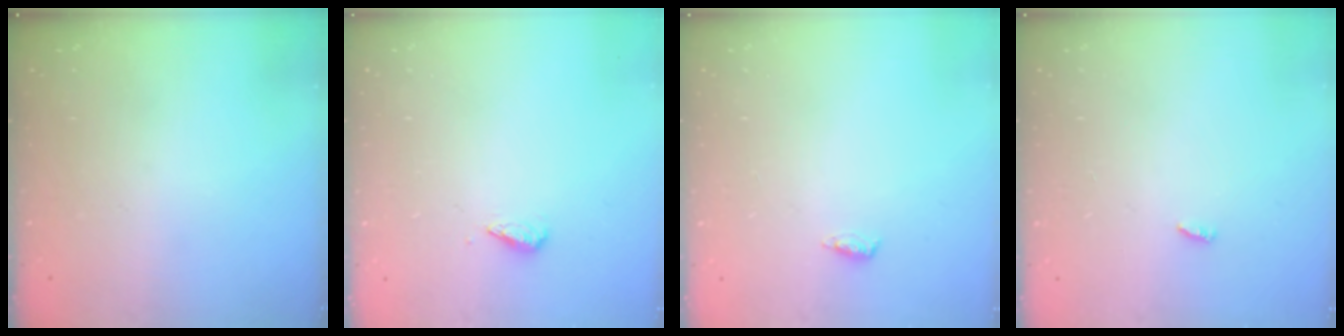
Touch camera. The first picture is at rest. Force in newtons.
{"total": 2.7, "press": 2.7, "slide": 0.6}
{"total": 3.8, "press": 3.6, "slide": 1.2}
{"total": 2.3, "press": 2.3, "slide": 0.2}